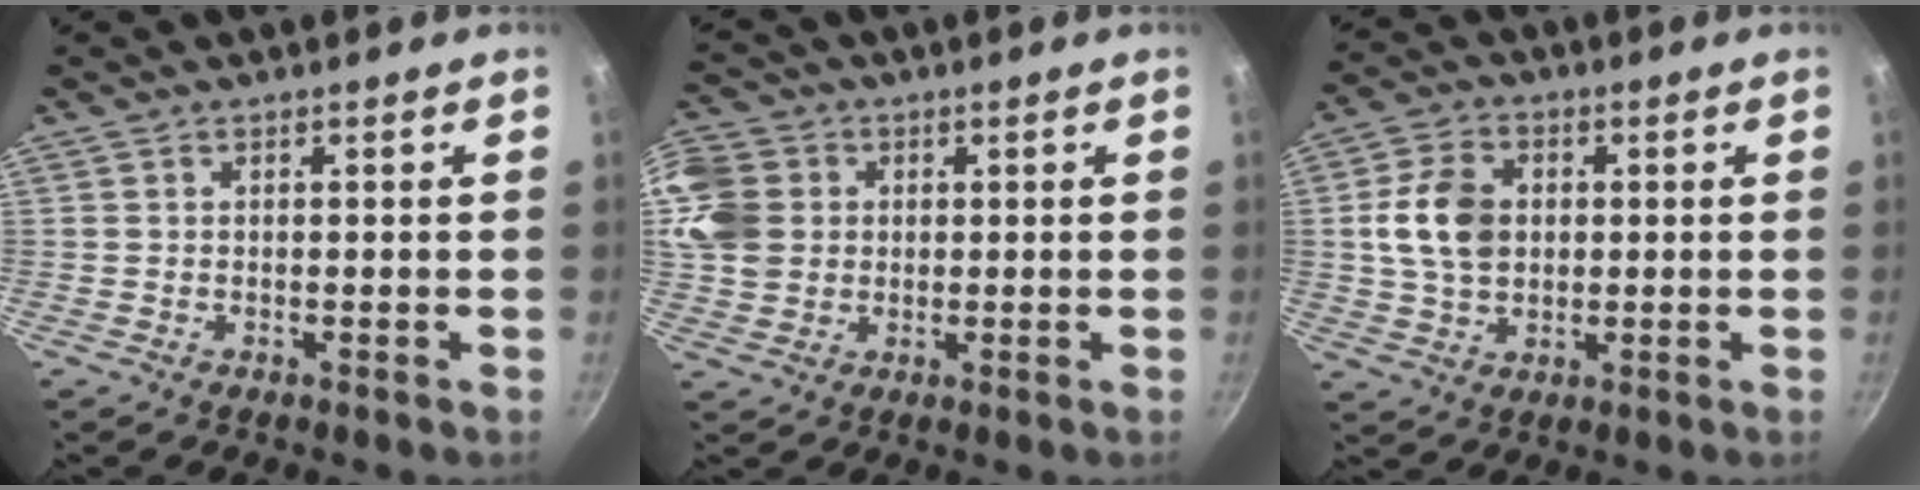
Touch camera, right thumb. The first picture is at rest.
{"total": 13.6, "force": [2.8, 11.8, 6.2], "torque": [-0.138, 0.006, 0.047]}
{"total": 10.2, "force": [1.1, 7.5, 6.8], "torque": [-0.110, 0.008, 0.016]}